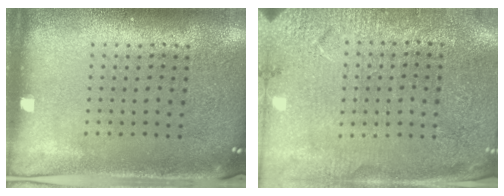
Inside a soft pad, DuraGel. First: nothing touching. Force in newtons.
{"total": 2.9, "press": 2.9, "slide": 0.3}